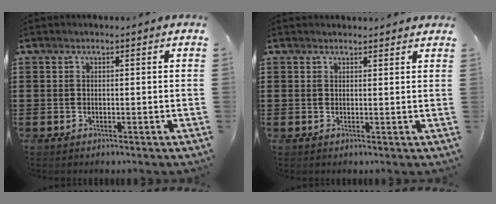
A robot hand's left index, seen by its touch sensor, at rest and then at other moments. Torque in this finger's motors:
{"motor_torque": [0.53, -0.15, -0.01, 0.01]}